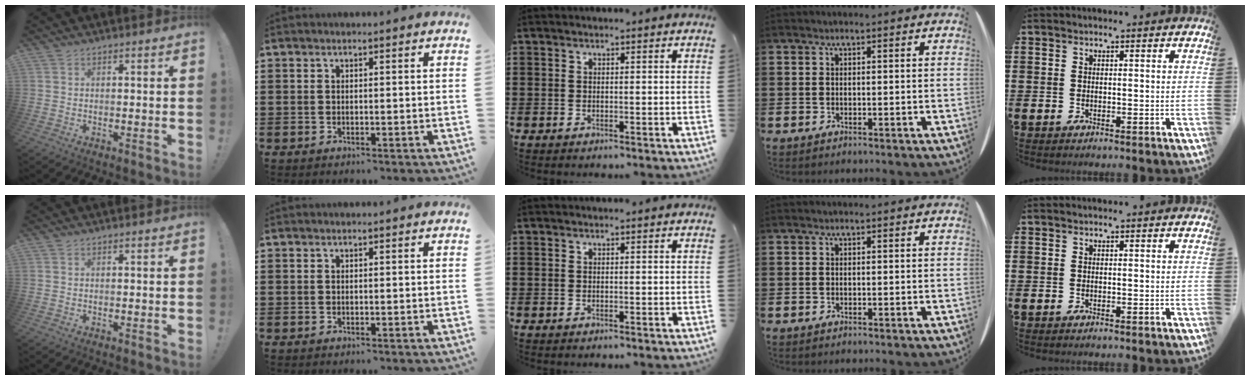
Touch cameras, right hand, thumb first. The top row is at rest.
{}